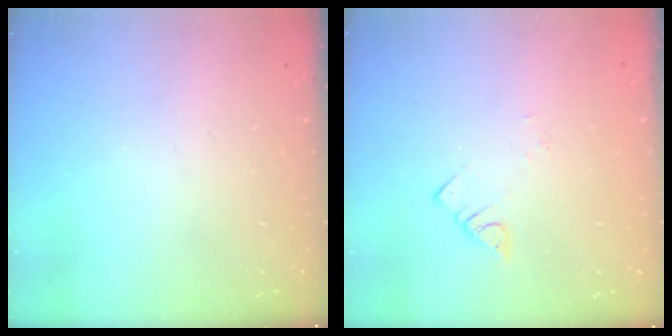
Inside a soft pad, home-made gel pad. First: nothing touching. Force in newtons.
{"total": 2.1, "press": 2.1, "slide": 0.3}